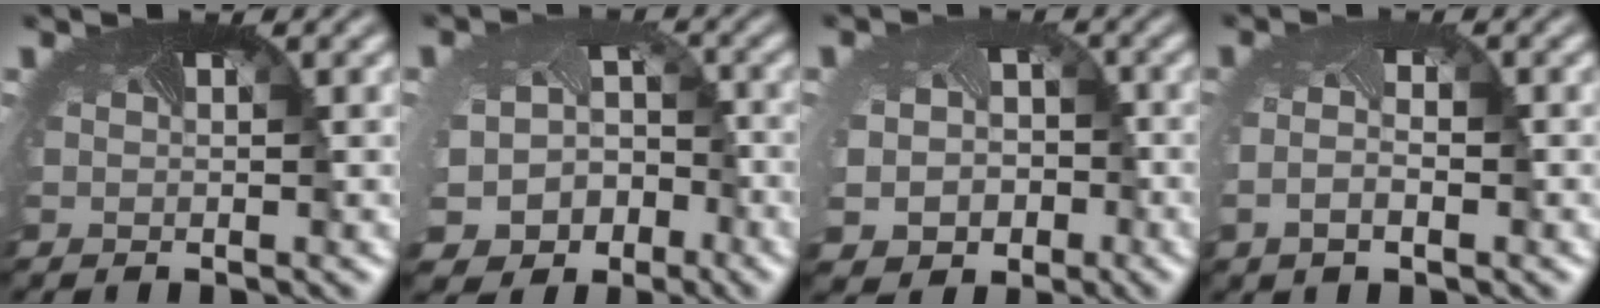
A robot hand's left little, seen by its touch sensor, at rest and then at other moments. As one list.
[{"total": 8.8, "force": [-4.7, 7.1, 2.4], "torque": [-0.052, -0.046, -0.066]}, {"total": 8.1, "force": [-2.9, 6.9, 3.1], "torque": [-0.064, -0.046, -0.043]}, {"total": 2.3, "force": [-0.8, 1.1, 1.8], "torque": [-0.056, -0.012, -0.013]}]